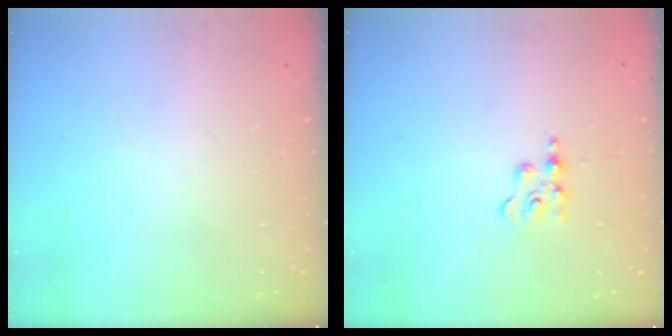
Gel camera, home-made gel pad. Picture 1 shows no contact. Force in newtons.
{"total": 3.9, "press": 3.9, "slide": 0.4}